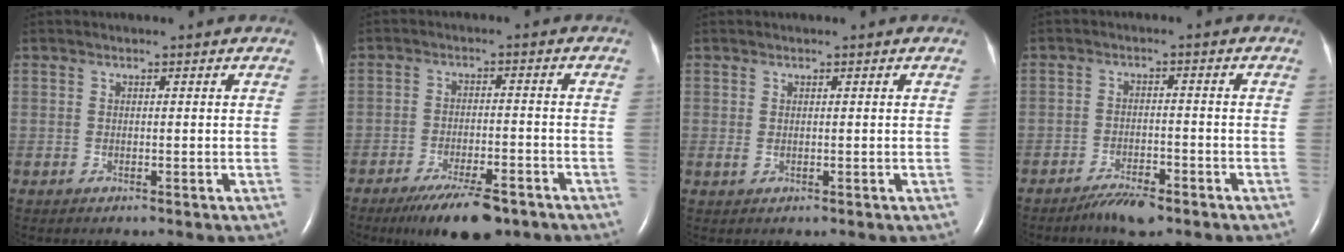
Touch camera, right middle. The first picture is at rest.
{"total": 9.7, "force": [-6.9, 2.5, 6.2], "torque": [-0.105, -0.014, -0.111]}
{"total": 0.5, "force": [0.2, 0.3, 0.4], "torque": [-0.008, -0.001, 0.005]}
{"total": 4.6, "force": [-3.5, 1.0, 2.7], "torque": [-0.053, -0.003, -0.061]}